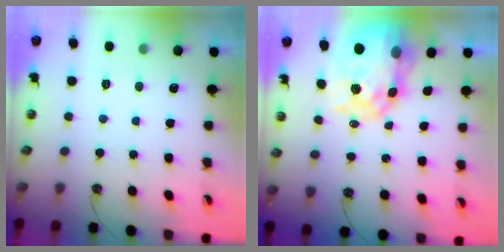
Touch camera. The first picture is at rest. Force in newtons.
{"total": 13.2, "press": 13.2, "slide": 1.0}